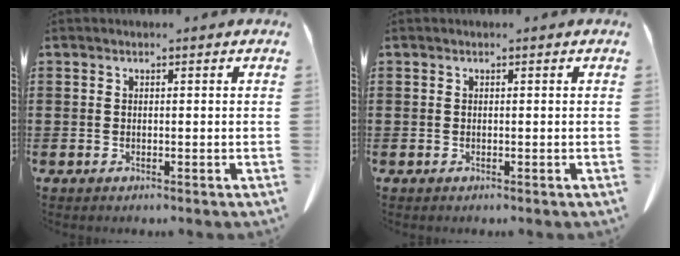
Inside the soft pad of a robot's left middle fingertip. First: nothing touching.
{"total": 0.0}